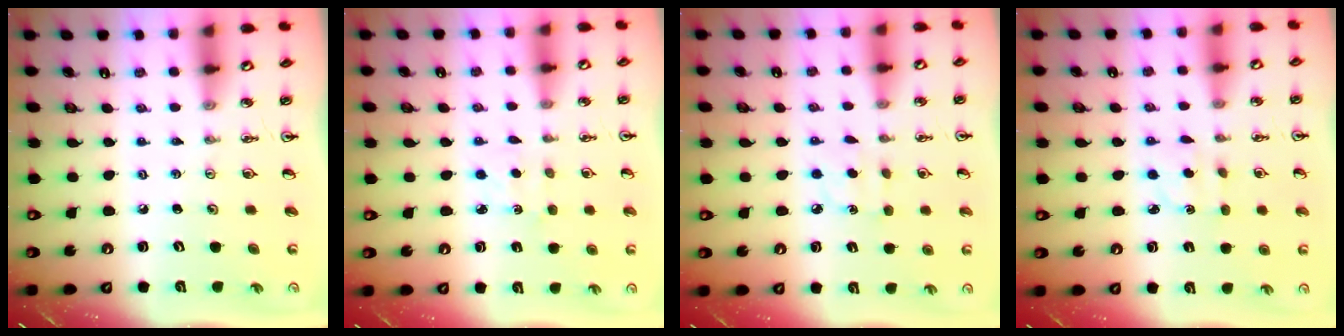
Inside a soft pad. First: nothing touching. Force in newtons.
{"total": 2.2, "press": 2.2, "slide": 0.3}
{"total": 4.2, "press": 4.1, "slide": 0.3}
{"total": 2.3, "press": 2.1, "slide": 0.8}